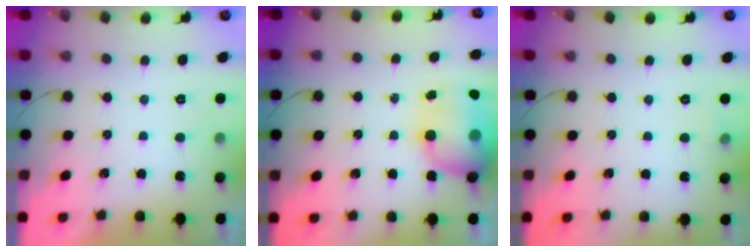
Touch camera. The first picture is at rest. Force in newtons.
{"total": 15.9, "press": 15.5, "slide": 3.7}
{"total": 3.6, "press": 3.5, "slide": 1.1}